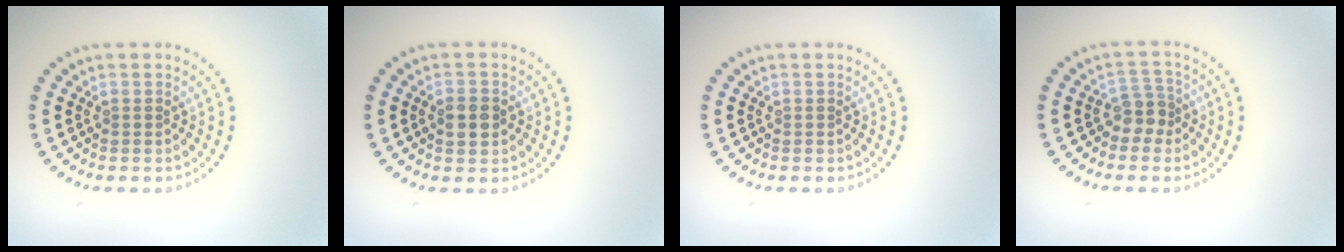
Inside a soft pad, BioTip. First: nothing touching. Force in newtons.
{"total": 2.6, "press": 2.6, "slide": 0.2}
{"total": 0.0}
{"total": 2.2, "press": 1.7, "slide": 1.5}